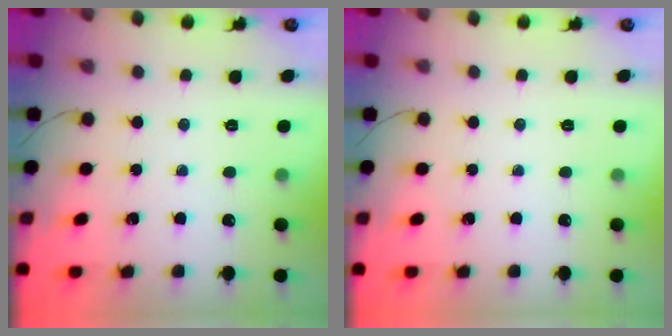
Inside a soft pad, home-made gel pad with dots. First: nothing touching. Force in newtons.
{"total": 0.0}